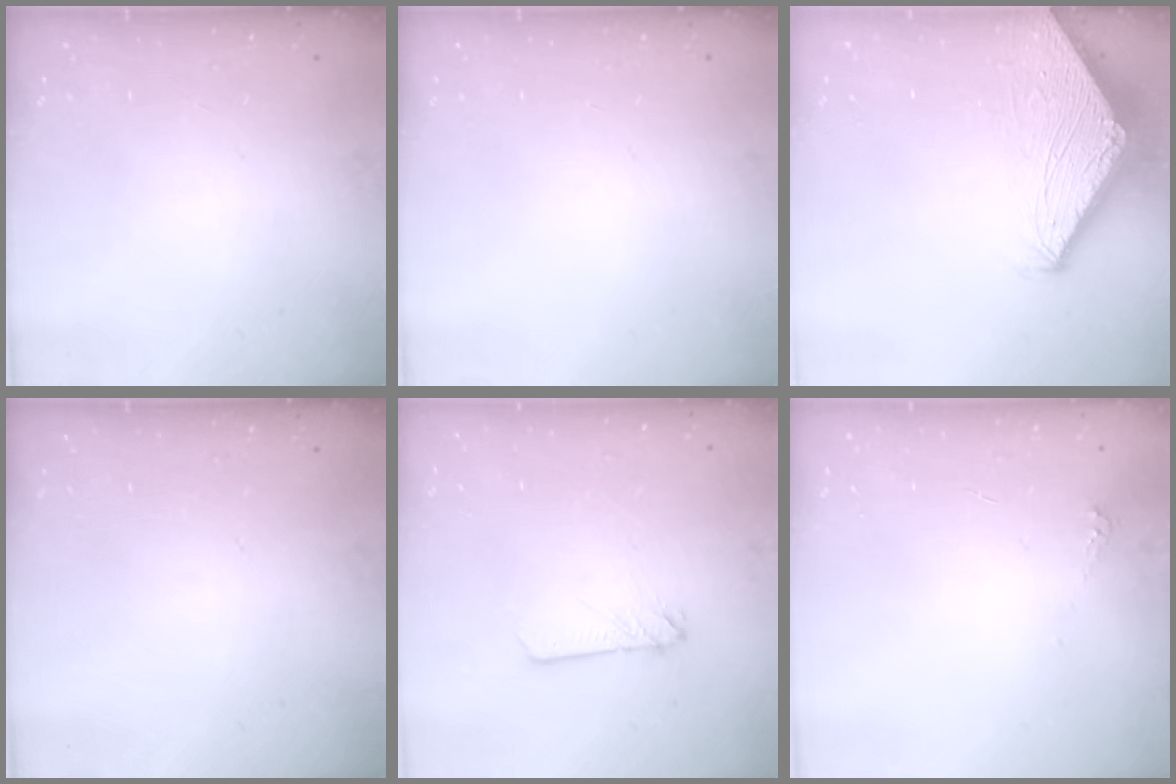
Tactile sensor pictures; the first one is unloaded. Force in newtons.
{"total": 0.0}
{"total": 4.7, "press": 4.7, "slide": 0.1}
{"total": 0.0}
{"total": 2.4, "press": 2.4, "slide": 0.2}
{"total": 2.5, "press": 2.5, "slide": 0.3}